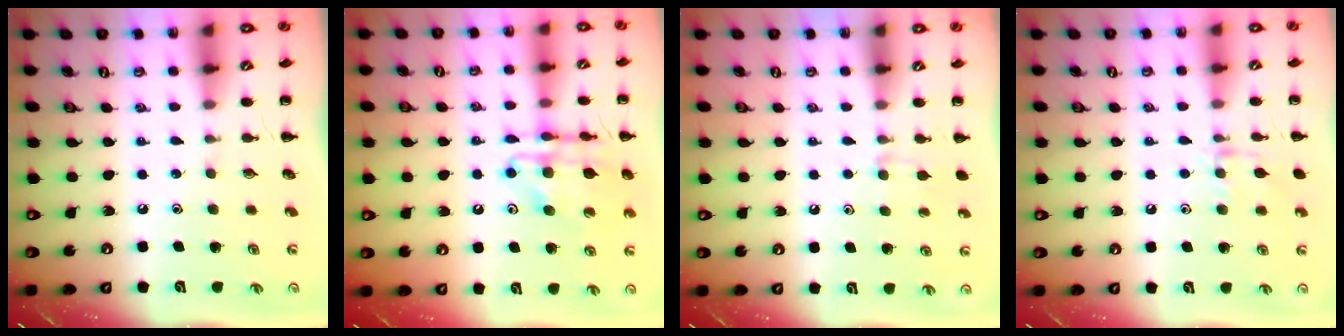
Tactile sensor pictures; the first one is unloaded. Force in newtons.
{"total": 15.0, "press": 14.7, "slide": 3.1}
{"total": 6.7, "press": 6.4, "slide": 1.8}
{"total": 8.0, "press": 7.9, "slide": 1.2}